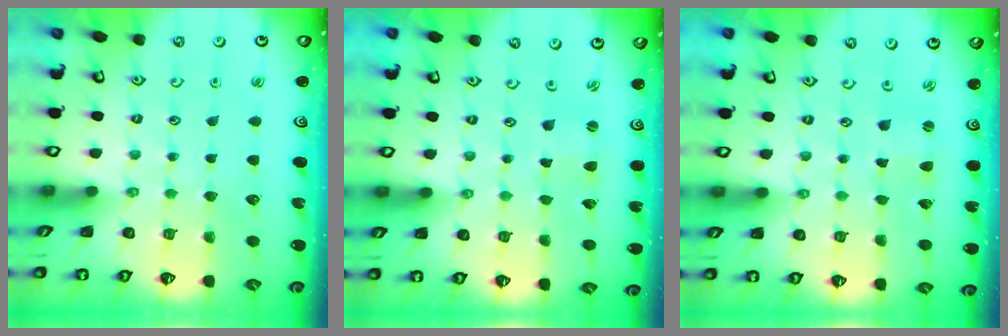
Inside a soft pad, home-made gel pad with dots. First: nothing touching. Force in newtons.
{"total": 2.0, "press": 2.0, "slide": 0.3}
{"total": 2.0, "press": 2.0, "slide": 0.3}